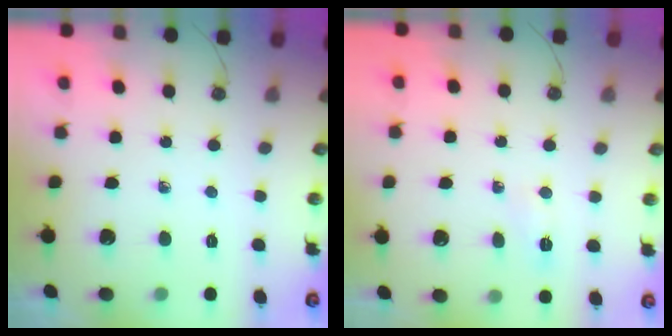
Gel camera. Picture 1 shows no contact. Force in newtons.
{"total": 16.5, "press": 4.4, "slide": 15.9}